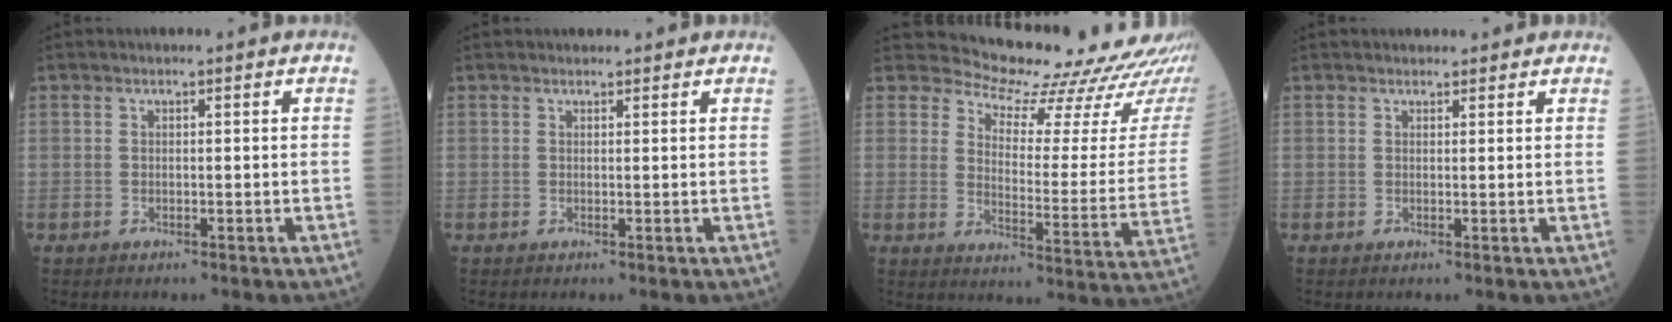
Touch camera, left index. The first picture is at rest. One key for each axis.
{"total": 1.7, "fx": 1.6, "fy": 0.6, "fz": 0.2, "tx": -0.006, "ty": 0.010, "tz": 0.015}
{"total": 20.0, "fx": 19.5, "fy": 2.6, "fz": 3.8, "tx": -0.053, "ty": -0.125, "tz": 0.212}
{"total": 2.9, "fx": 2.6, "fy": 1.1, "fz": 0.5, "tx": -0.004, "ty": 0.012, "tz": 0.024}